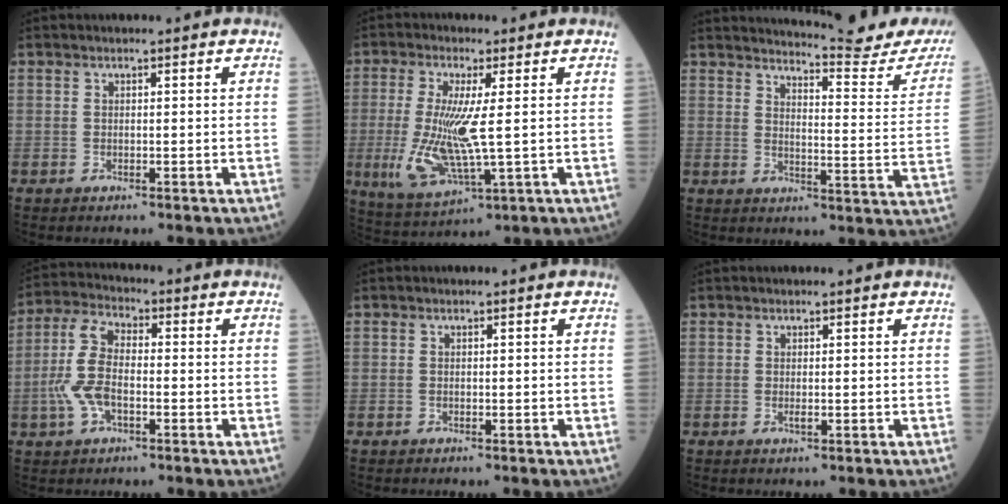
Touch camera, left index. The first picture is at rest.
{"total": 10.2, "force": [-0.3, 1.8, 10.0], "torque": [-0.223, -0.014, 0.004]}
{"total": 17.1, "force": [16.5, -1.3, 4.1], "torque": [-0.063, -0.116, 0.193]}
{"total": 8.0, "force": [-1.6, 3.8, 6.9], "torque": [-0.171, 0.011, -0.032]}
{"total": 0.0}
{"total": 0.7, "force": [0.0, 0.2, 0.6], "torque": [-0.015, -0.001, 0.002]}